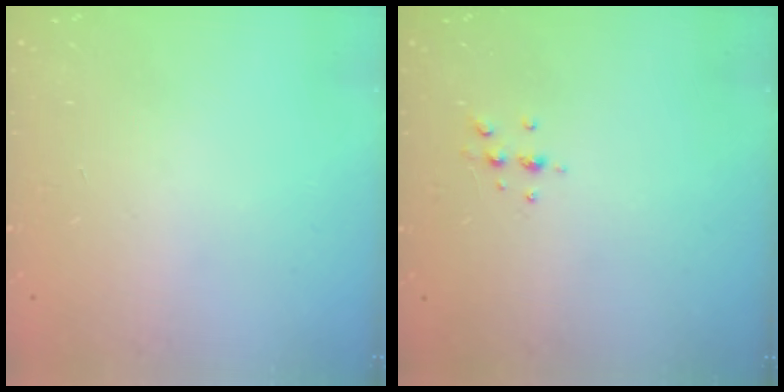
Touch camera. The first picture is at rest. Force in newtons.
{"total": 5.2, "press": 5.1, "slide": 0.9}